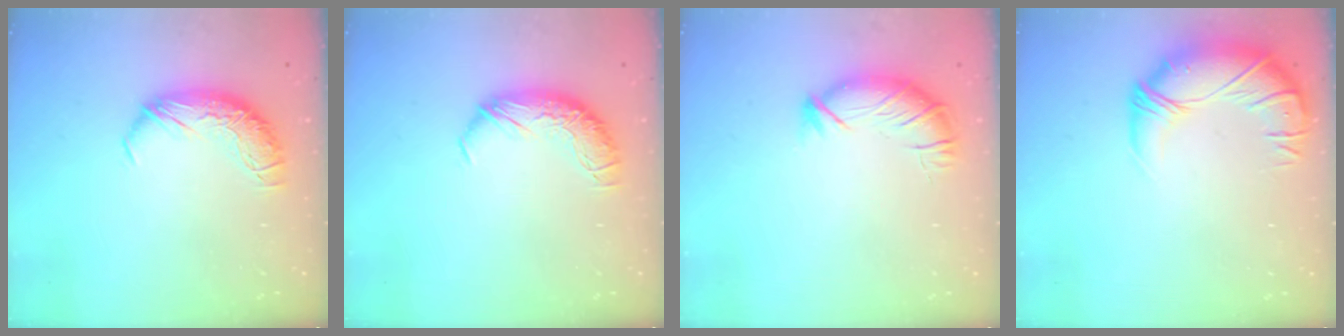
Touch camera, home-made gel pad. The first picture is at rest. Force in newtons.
{"total": 0.0}
{"total": 3.6, "press": 3.6, "slide": 0.7}
{"total": 3.4, "press": 1.1, "slide": 3.2}